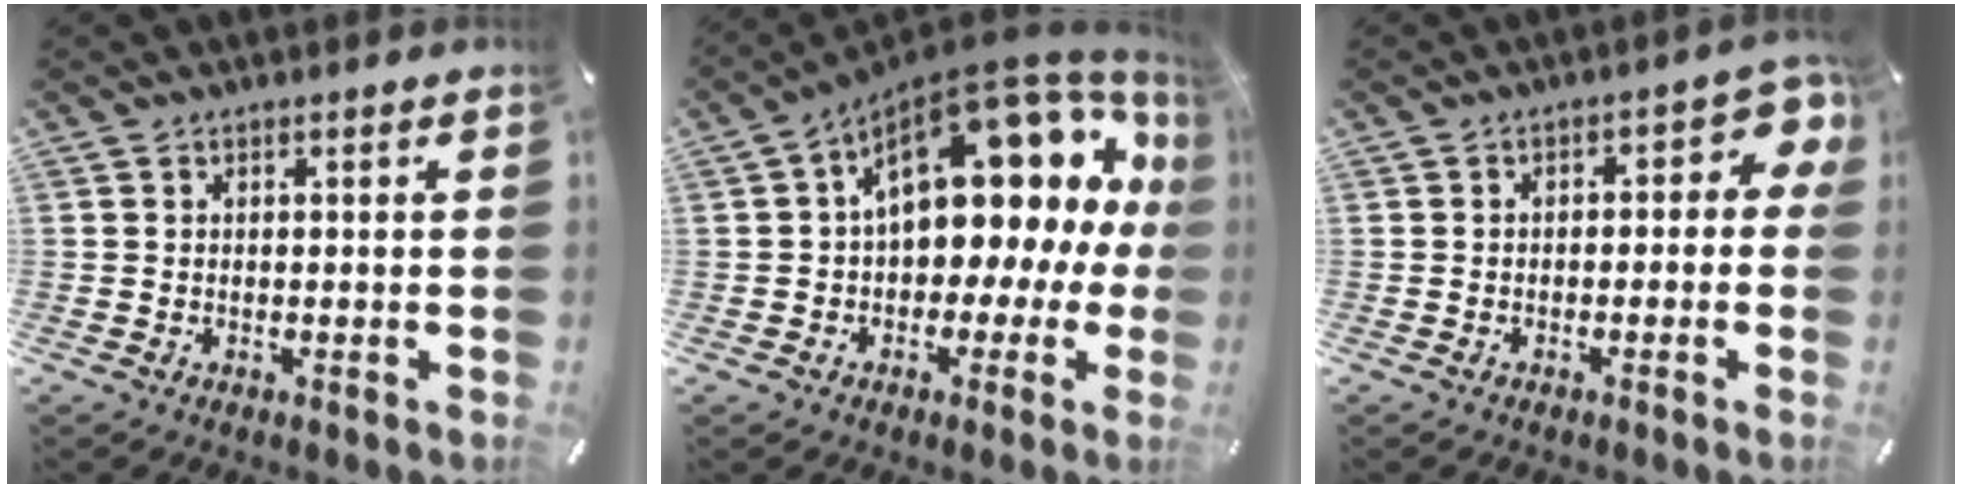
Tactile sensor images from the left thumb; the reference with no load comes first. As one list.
[{"total": 19.3, "force": [7.8, 11.0, 13.7], "torque": [-0.179, -0.067, 0.133]}, {"total": 5.4, "force": [-0.2, 3.2, 4.4], "torque": [-0.060, 0.006, -0.011]}]